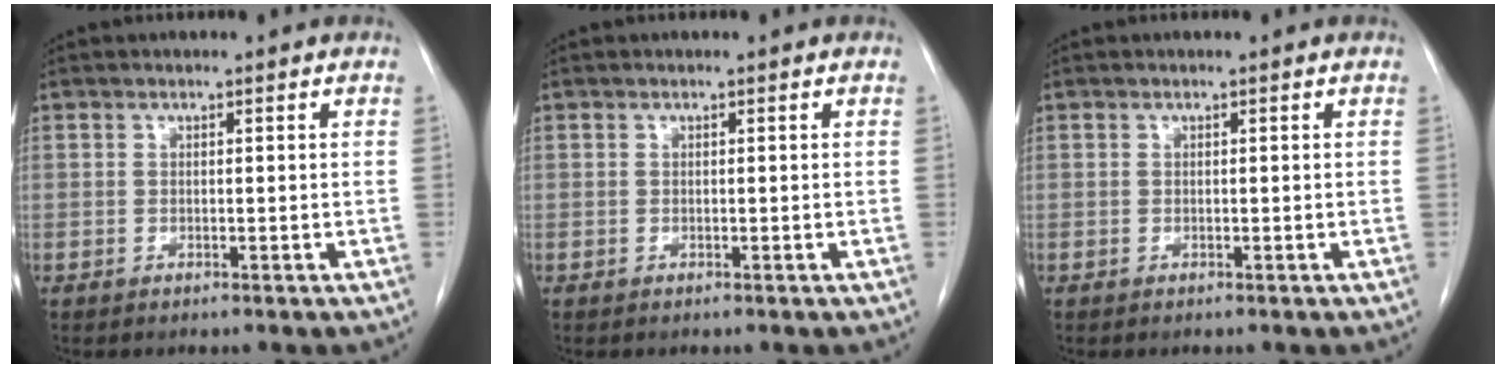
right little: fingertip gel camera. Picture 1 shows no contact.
{"total": 0.0}
{"total": 0.0}